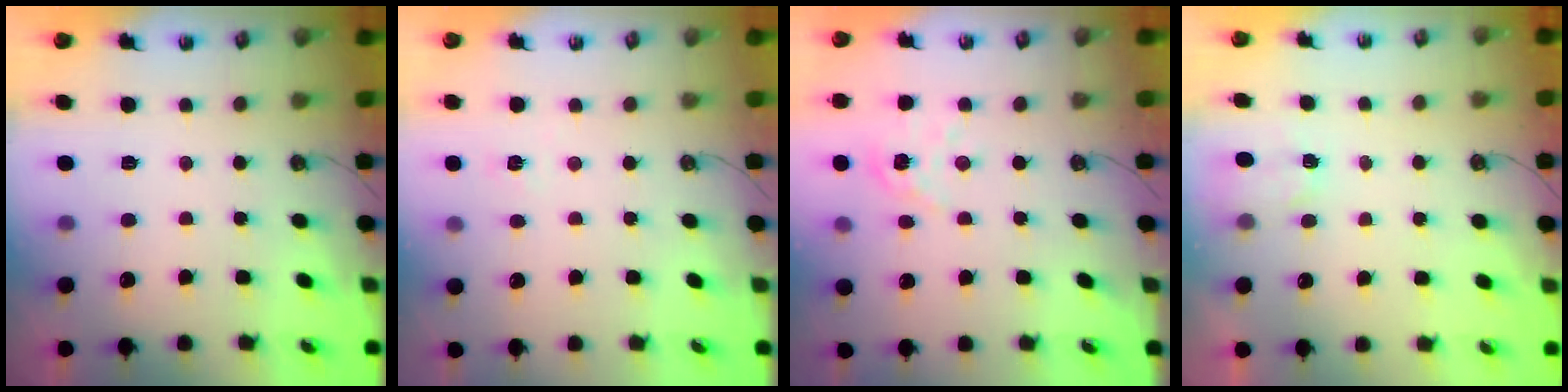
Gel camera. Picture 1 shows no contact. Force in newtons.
{"total": 2.6, "press": 2.6, "slide": 0.2}
{"total": 3.8, "press": 3.8, "slide": 0.4}
{"total": 2.2, "press": 2.2, "slide": 0.4}